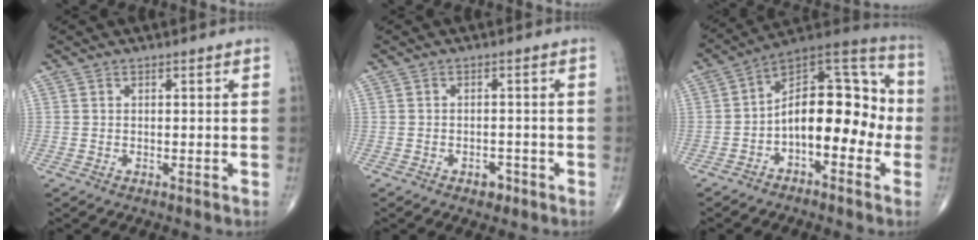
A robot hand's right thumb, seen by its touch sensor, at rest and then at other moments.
{"total": 2.3, "force": [-1.5, 1.4, 1.1], "torque": [-0.004, 0.008, -0.018]}
{"total": 16.2, "force": [-3.0, 8.7, 13.3], "torque": [-0.164, 0.068, -0.057]}